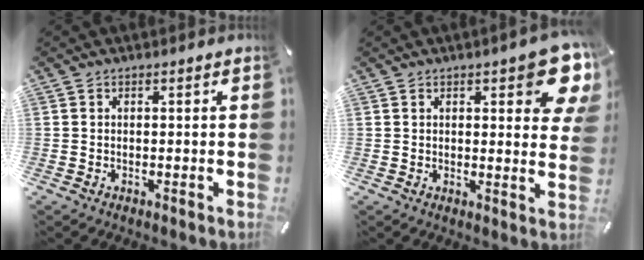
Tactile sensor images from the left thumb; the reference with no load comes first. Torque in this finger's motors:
{"motor_torque": [2.41, 2.36, 0.32, -0.26, 0.03]}